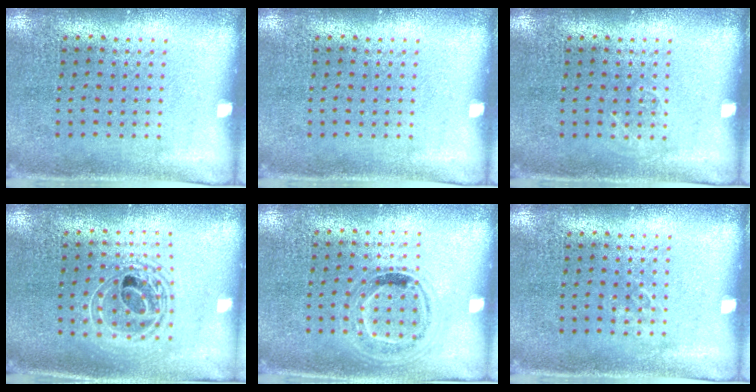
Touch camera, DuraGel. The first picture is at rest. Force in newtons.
{"total": 0.0}
{"total": 0.7, "press": 0.7, "slide": 0.1}
{"total": 1.7, "press": 1.4, "slide": 1.0}
{"total": 0.9, "press": 0.8, "slide": 0.4}
{"total": 0.6, "press": 0.6, "slide": 0.1}